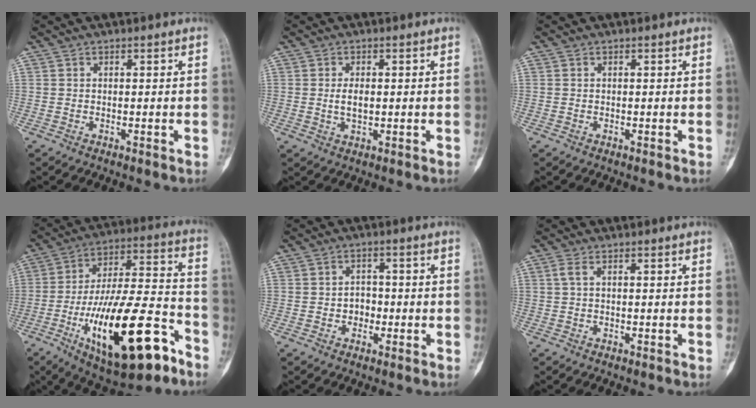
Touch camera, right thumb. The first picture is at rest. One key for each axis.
{"total": 3.3, "fx": 0.2, "fy": 1.7, "fz": 2.8, "tx": -0.048, "ty": -0.003, "tz": 0.007}
{"total": 0.0}
{"total": 26.5, "fx": -11.9, "fy": 9.4, "fz": 21.7, "tx": -0.368, "ty": 0.059, "tz": -0.181}
{"total": 3.2, "fx": -0.7, "fy": 2.7, "fz": 1.6, "tx": -0.003, "ty": 0.009, "tz": -0.016}
{"total": 1.2, "fx": 0.3, "fy": 0.2, "fz": 1.2, "tx": -0.038, "ty": 0.011, "tz": 0.007}